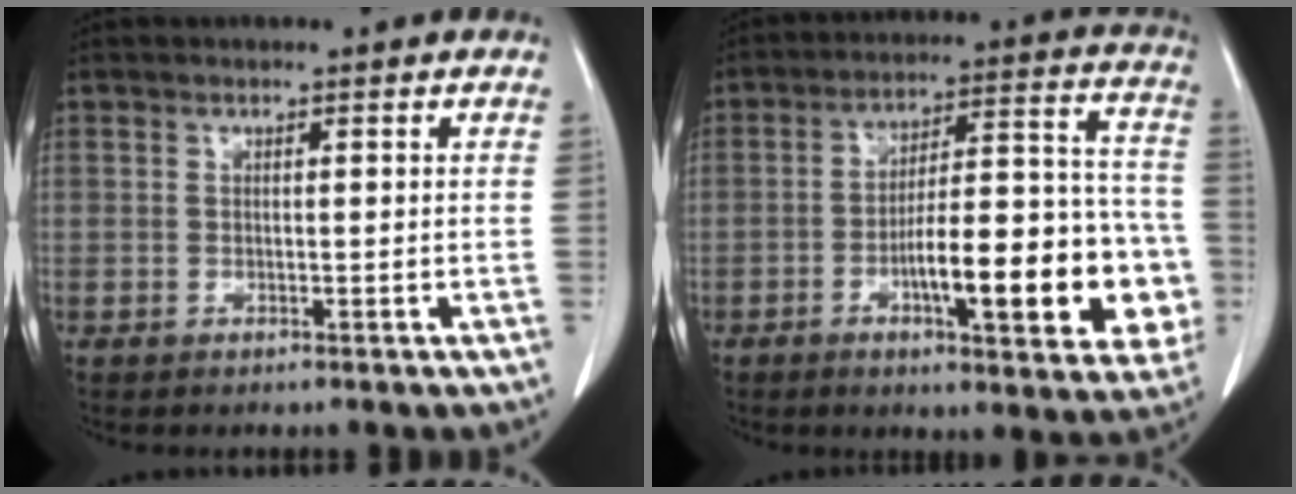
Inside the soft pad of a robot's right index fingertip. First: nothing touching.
{"total": 19.3, "force": [-5.7, 5.0, 17.7], "torque": [-0.203, 0.036, -0.071]}